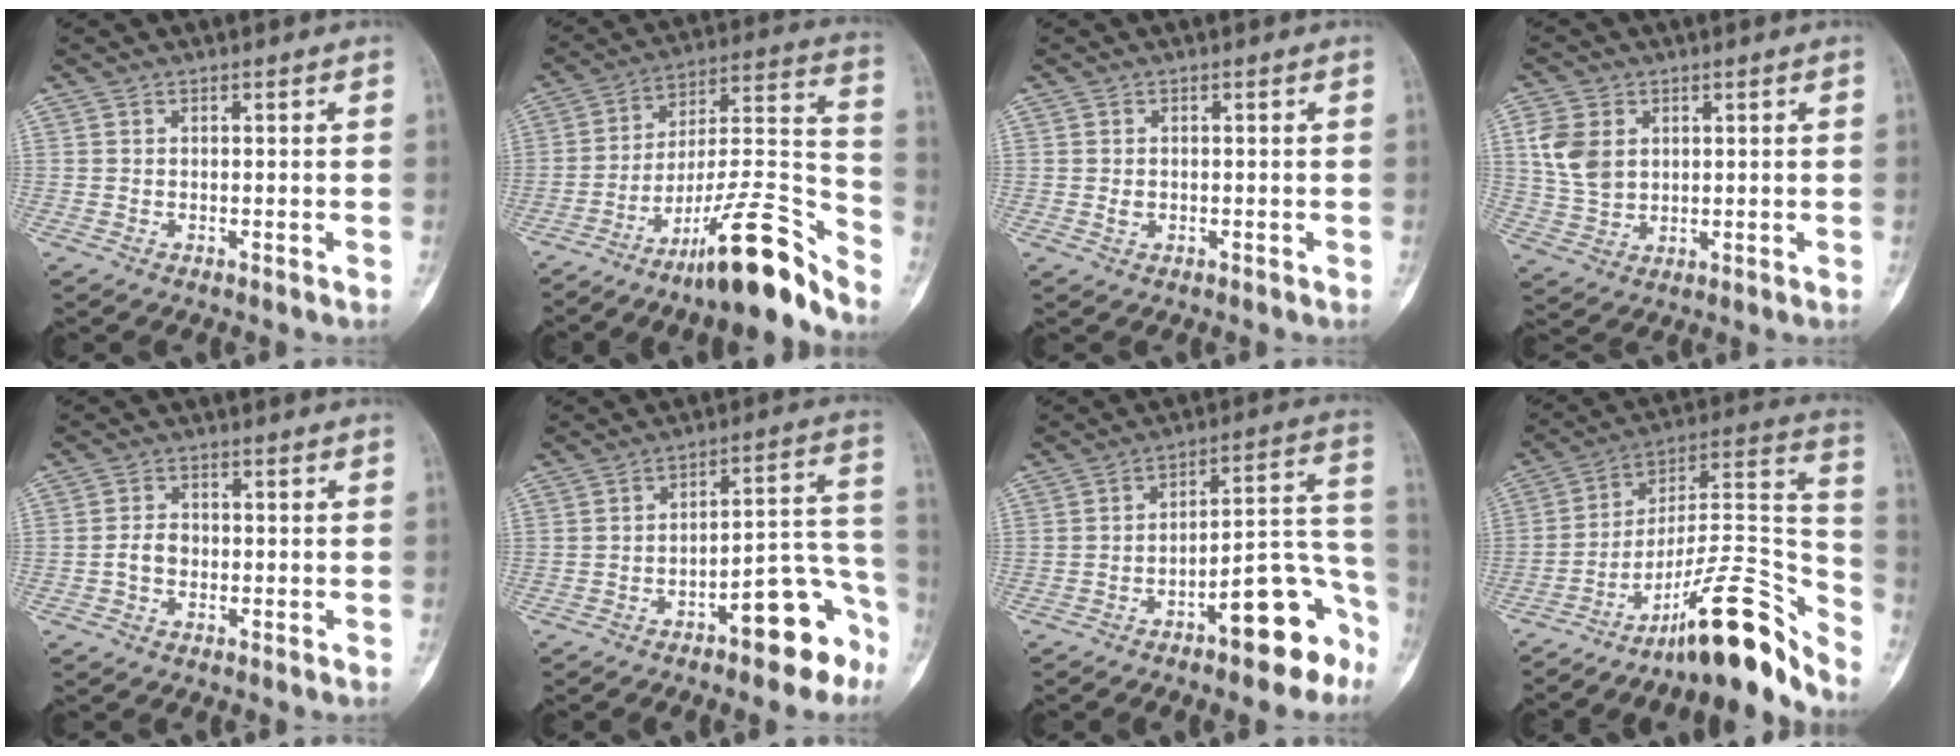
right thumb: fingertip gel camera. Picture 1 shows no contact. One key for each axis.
{"total": 19.6, "fx": -14.3, "fy": 3.2, "fz": 13.1, "tx": -0.194, "ty": 0.115, "tz": -0.235}
{"total": 1.2, "fx": -0.2, "fy": 0.9, "fz": 0.7, "tx": -0.010, "ty": 0.001, "tz": -0.002}
{"total": 8.1, "fx": 2.2, "fy": 6.0, "fz": 4.9, "tx": -0.086, "ty": -0.006, "tz": 0.050}
{"total": 3.2, "fx": -0.7, "fy": 2.4, "fz": 2.0, "tx": -0.030, "ty": 0.012, "tz": -0.018}
{"total": 12.7, "fx": -7.5, "fy": 4.3, "fz": 9.2, "tx": -0.086, "ty": 0.088, "tz": -0.108}
{"total": 14.5, "fx": -8.3, "fy": 4.7, "fz": 10.9, "tx": -0.114, "ty": 0.090, "tz": -0.123}
{"total": 23.4, "fx": -16.0, "fy": 5.8, "fz": 16.1, "tx": -0.189, "ty": 0.135, "tz": -0.251}